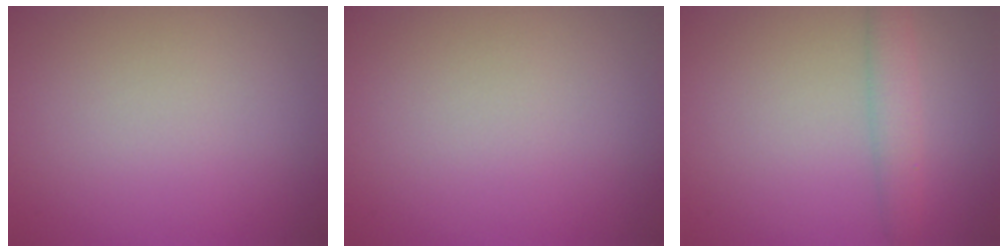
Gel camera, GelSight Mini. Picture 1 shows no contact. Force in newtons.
{"total": 0.0}
{"total": 2.6, "press": 2.6, "slide": 0.0}